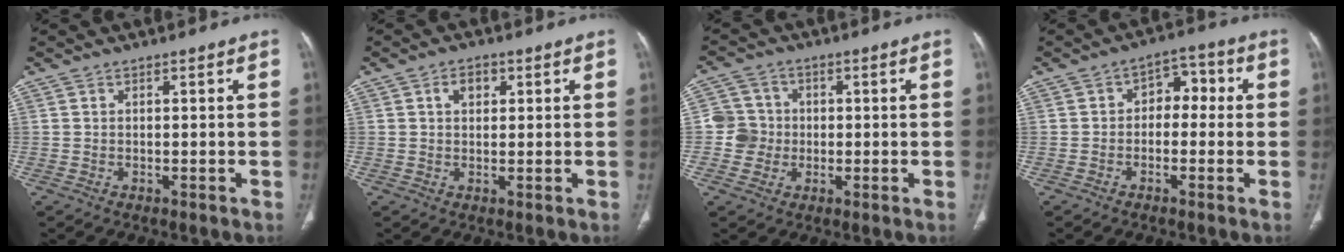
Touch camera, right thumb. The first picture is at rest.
{"total": 3.3, "force": [1.2, 2.3, 2.0], "torque": [-0.022, 0.002, 0.018]}
{"total": 5.8, "force": [-0.5, 5.8, 0.7], "torque": [0.017, 0.012, -0.016]}
{"total": 5.8, "force": [-0.1, 4.1, 4.1], "torque": [-0.023, 0.029, -0.016]}